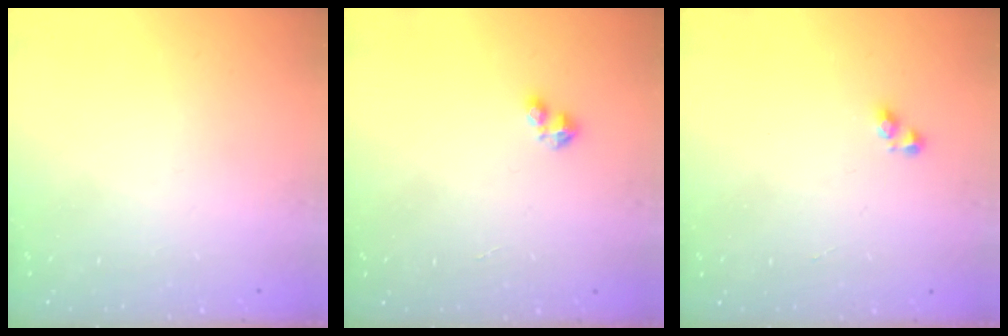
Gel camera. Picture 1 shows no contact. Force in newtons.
{"total": 2.4, "press": 2.4, "slide": 0.4}
{"total": 3.2, "press": 3.2, "slide": 0.3}